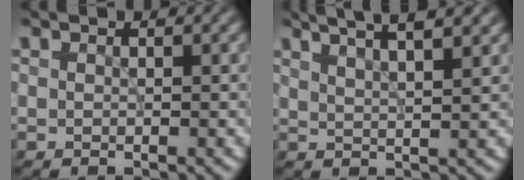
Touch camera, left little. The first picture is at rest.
{"total": 7.1, "force": [5.0, 2.0, 4.6], "torque": [-0.037, 0.035, 0.041]}